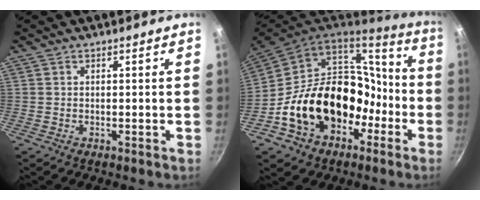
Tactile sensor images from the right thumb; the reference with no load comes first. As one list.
[{"total": 24.6, "force": [-6.5, 17.8, 15.8], "torque": [-0.242, 0.076, -0.085]}]